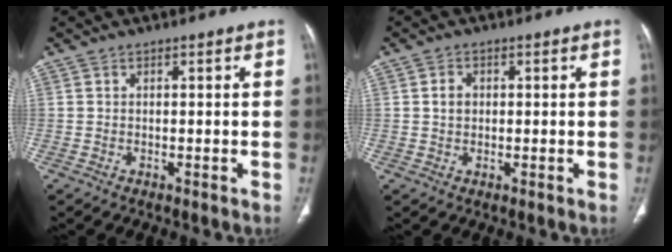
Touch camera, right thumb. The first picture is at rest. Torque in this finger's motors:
{"motor_torque": [-0.47, 0.37, 0.25, -0.28, 0.00]}